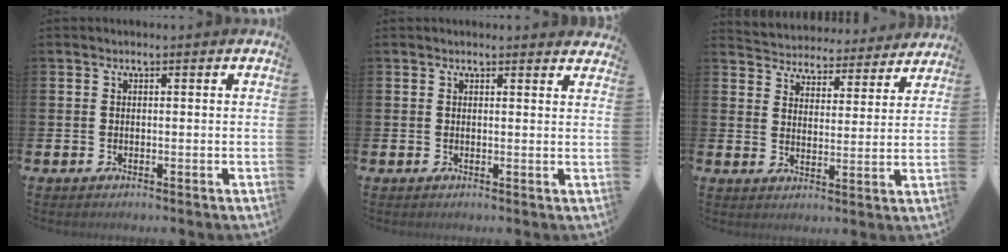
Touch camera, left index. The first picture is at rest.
{"total": 1.2, "force": [1.2, 0.0, 0.0], "torque": [0.008, -0.007, 0.020]}
{"total": 4.6, "force": [4.4, 1.2, -0.3], "torque": [-0.018, -0.039, 0.074]}